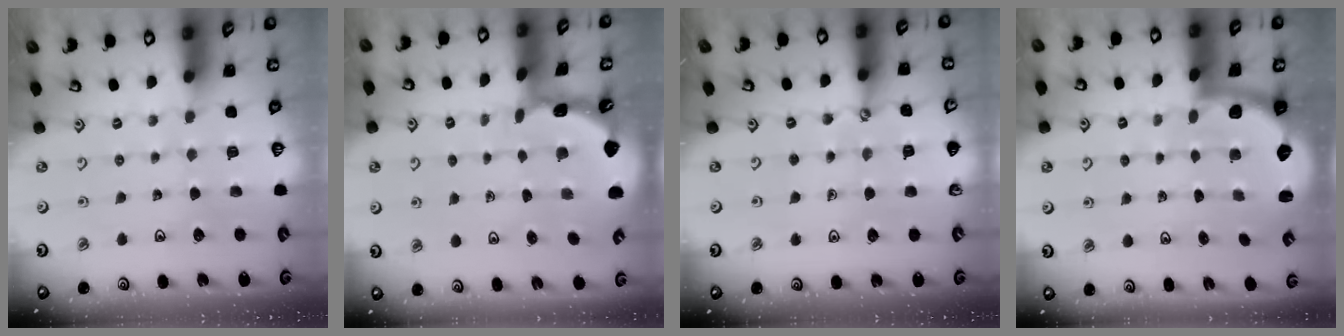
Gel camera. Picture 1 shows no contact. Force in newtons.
{"total": 1.7, "press": 1.7, "slide": 0.2}
{"total": 1.4, "press": 1.3, "slide": 0.3}
{"total": 2.6, "press": 2.2, "slide": 1.3}